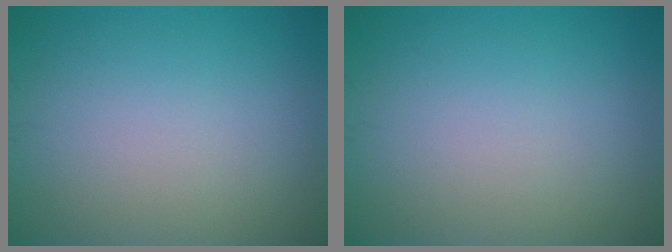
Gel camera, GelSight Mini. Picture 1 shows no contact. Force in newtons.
{"total": 0.0}